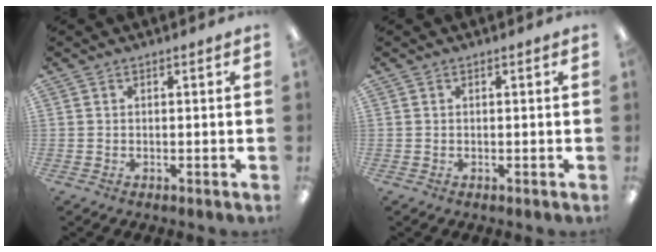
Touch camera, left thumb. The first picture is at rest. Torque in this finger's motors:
{"motor_torque": [0.00, 0.00, 0.00, 0.00, 0.00]}